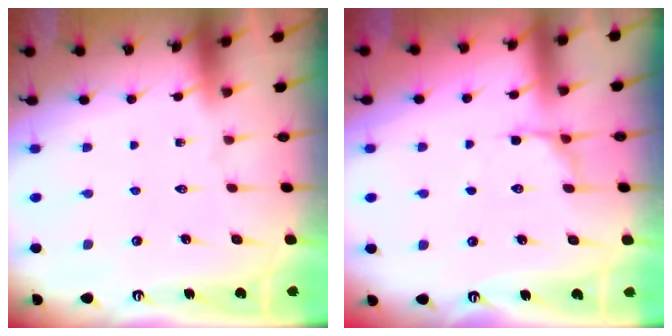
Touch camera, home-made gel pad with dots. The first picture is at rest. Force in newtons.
{"total": 5.5, "press": 4.9, "slide": 2.5}